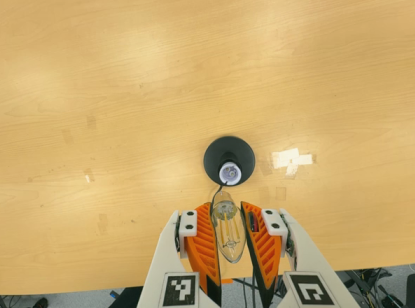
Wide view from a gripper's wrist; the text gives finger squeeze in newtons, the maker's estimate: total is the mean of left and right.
{"total": 18.6, "left": 19.8, "right": 17.4}